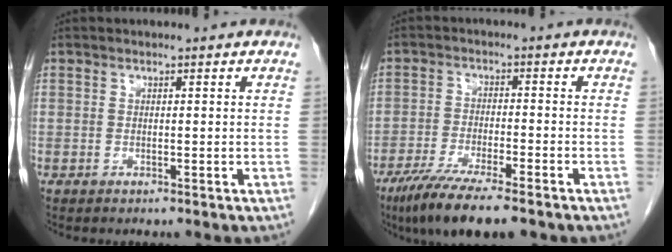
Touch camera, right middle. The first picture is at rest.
{"total": 10.8, "force": [-7.9, 1.5, 7.3], "torque": [-0.121, -0.025, -0.127]}